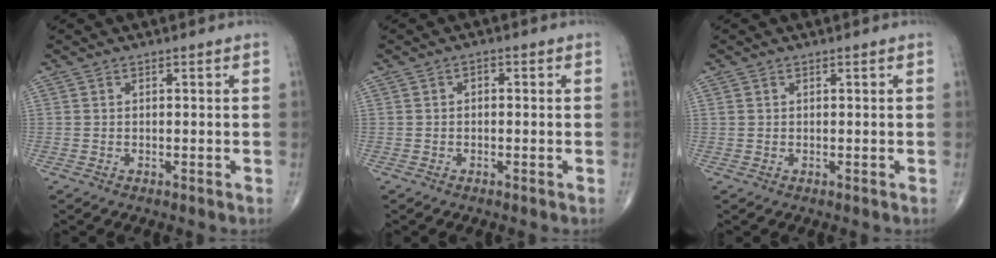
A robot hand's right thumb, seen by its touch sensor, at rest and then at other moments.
{"total": 1.0, "force": [0.0, 0.6, 0.7], "torque": [-0.001, 0.004, -0.006]}
{"total": 0.7, "force": [0.3, 0.6, 0.3], "torque": [0.000, 0.001, 0.004]}